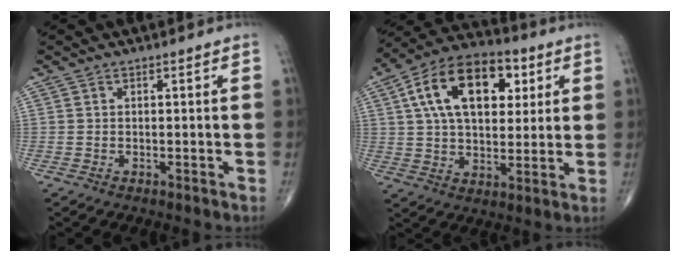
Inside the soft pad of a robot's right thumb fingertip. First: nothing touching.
{"total": 19.2, "force": [6.0, 11.3, 14.4], "torque": [-0.211, 0.006, 0.093]}